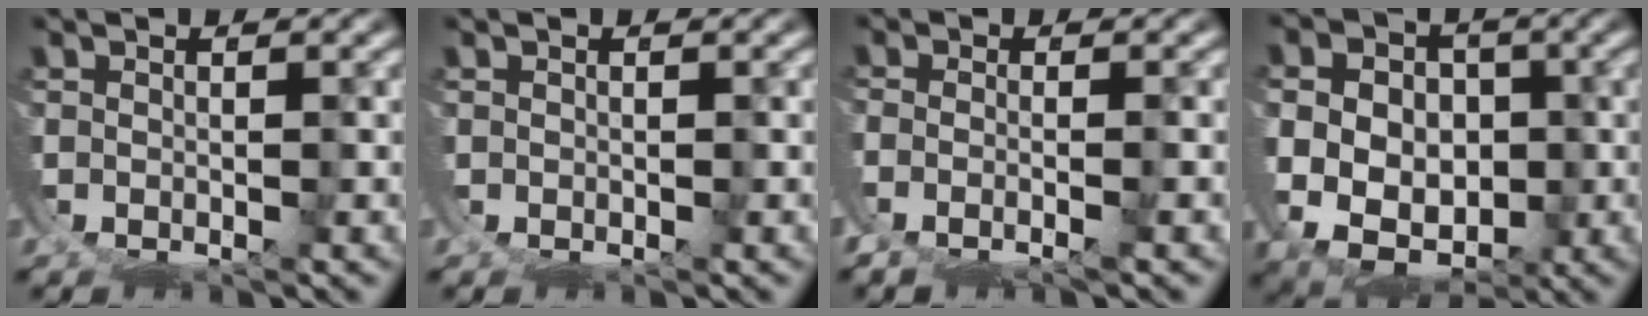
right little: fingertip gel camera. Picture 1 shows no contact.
{"total": 0.6, "force": [0.3, 0.1, -0.5], "torque": [0.004, -0.002, 0.005]}
{"total": 2.6, "force": [-1.2, 0.8, 2.2], "torque": [-0.049, -0.015, -0.012]}
{"total": 8.6, "force": [-0.5, 7.5, 4.2], "torque": [-0.094, -0.033, 0.001]}